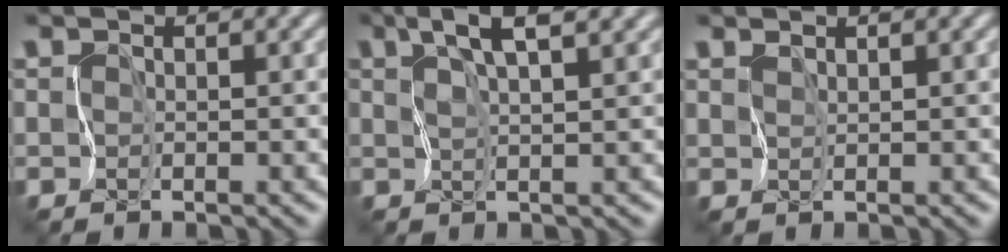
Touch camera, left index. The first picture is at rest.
{"total": 3.8, "force": [2.4, 0.5, 2.9], "torque": [-0.060, 0.005, 0.044]}
{"total": 0.9, "force": [0.9, -0.1, 0.1], "torque": [-0.005, -0.001, 0.020]}